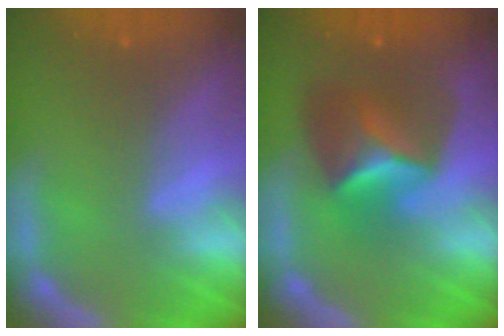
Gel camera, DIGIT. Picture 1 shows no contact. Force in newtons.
{"total": 5.9}